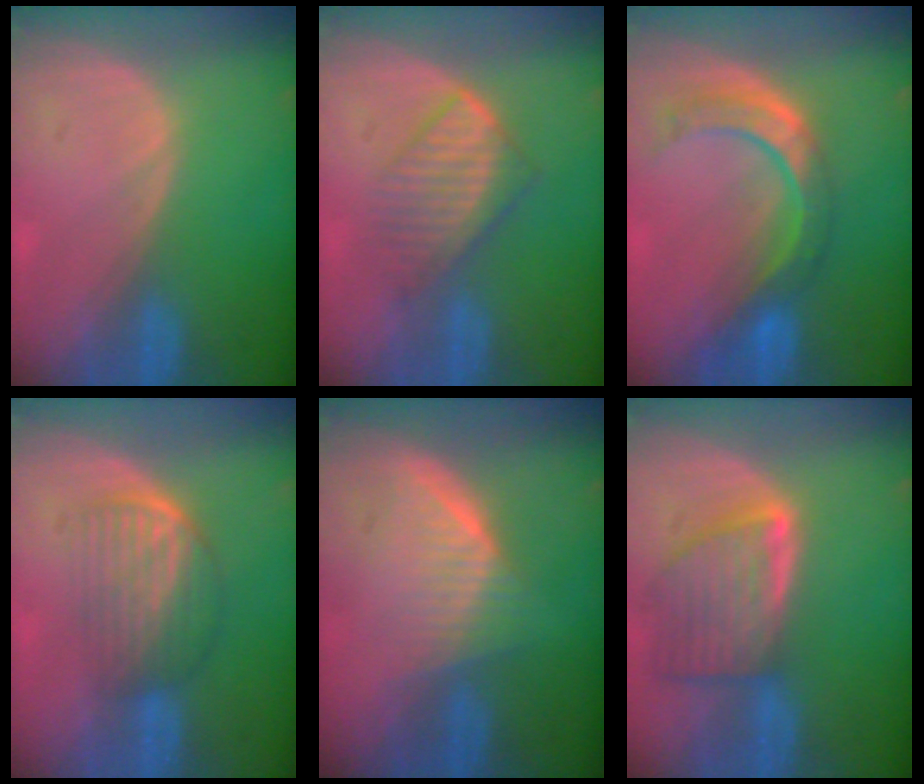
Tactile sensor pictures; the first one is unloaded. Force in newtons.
{"total": 6.0, "press": 5.9, "slide": 1.1}
{"total": 8.5, "press": 7.2, "slide": 4.5}
{"total": 7.2, "press": 6.1, "slide": 4.0}
{"total": 5.7, "press": 5.7, "slide": 0.7}
{"total": 8.1, "press": 7.4, "slide": 3.3}